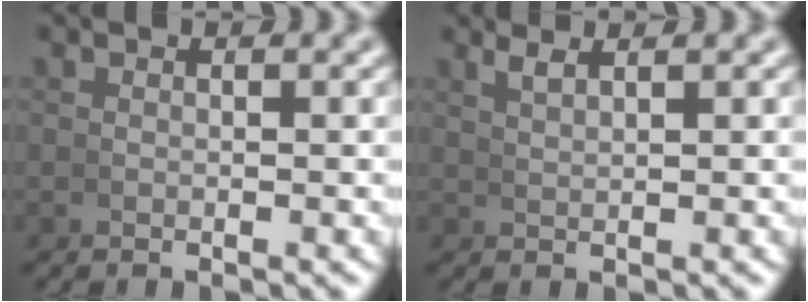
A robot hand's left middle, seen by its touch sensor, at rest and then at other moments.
{"total": 1.8, "force": [1.6, -0.2, 0.8], "torque": [-0.012, 0.007, 0.033]}